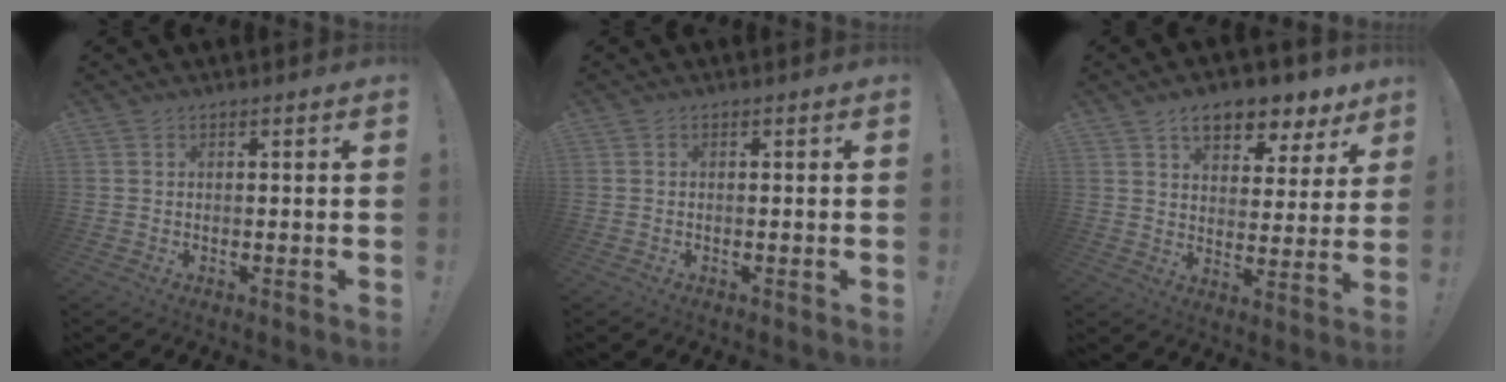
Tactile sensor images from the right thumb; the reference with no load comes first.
{"total": 0.0}
{"total": 10.5, "force": [7.1, 5.1, 5.9], "torque": [-0.084, -0.046, 0.124]}